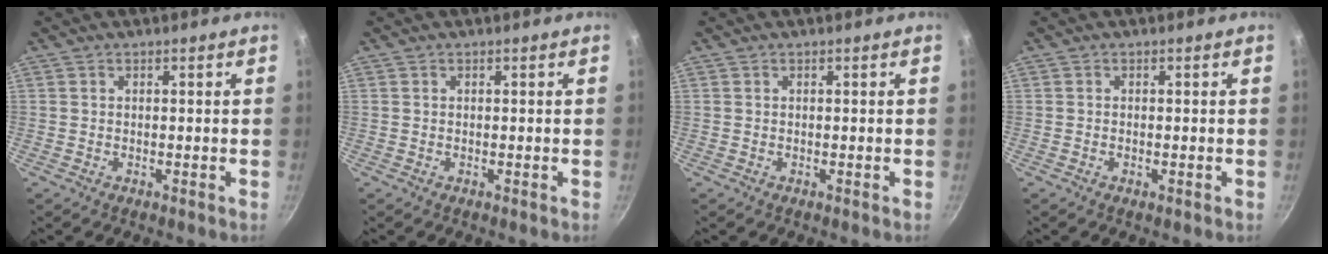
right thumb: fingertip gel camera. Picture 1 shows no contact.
{"total": 0.0}
{"total": 0.0}
{"total": 0.7, "force": [-0.2, 0.3, 0.6], "torque": [-0.010, 0.001, -0.005]}